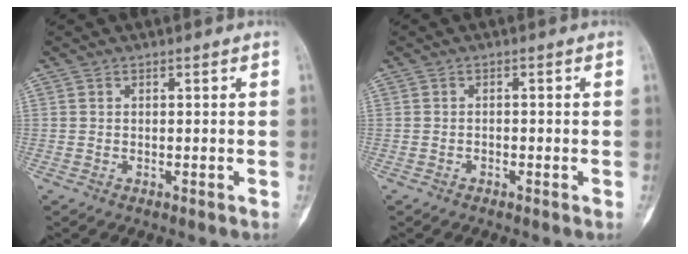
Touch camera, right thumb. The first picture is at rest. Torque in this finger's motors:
{"motor_torque": [-0.03, -0.03, 0.06, 0.14, -0.05]}